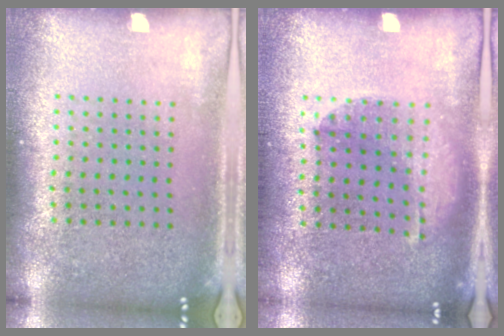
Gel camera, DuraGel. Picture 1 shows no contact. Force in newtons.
{"total": 1.1, "press": 1.0, "slide": 0.2}